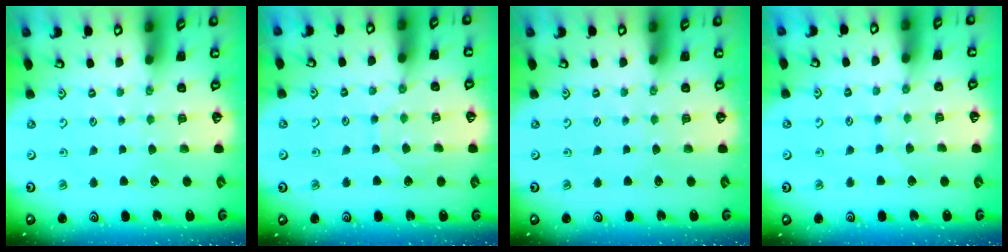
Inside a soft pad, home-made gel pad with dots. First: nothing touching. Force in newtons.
{"total": 5.7, "press": 5.7, "slide": 0.5}
{"total": 0.0}
{"total": 5.6, "press": 5.6, "slide": 0.5}